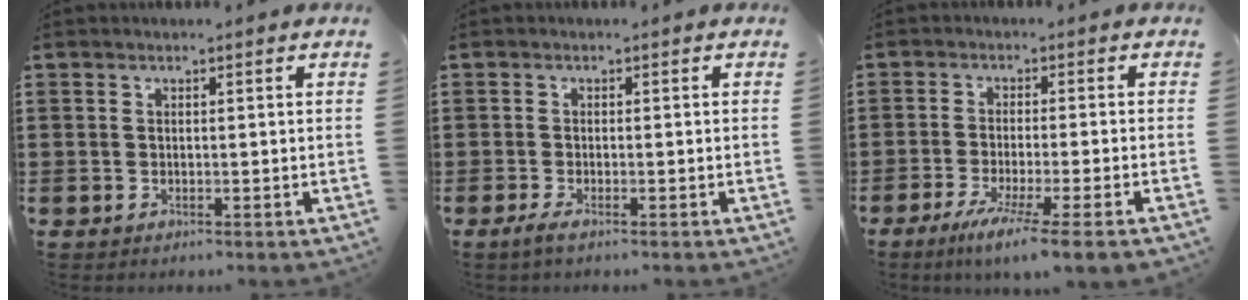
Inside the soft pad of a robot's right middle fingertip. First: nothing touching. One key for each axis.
{"total": 1.2, "fx": -0.6, "fy": 0.1, "fz": 1.0, "tx": -0.018, "ty": -0.003, "tz": -0.012}
{"total": 5.4, "fx": -3.9, "fy": -0.6, "fz": 3.6, "tx": -0.070, "ty": -0.022, "tz": -0.071}